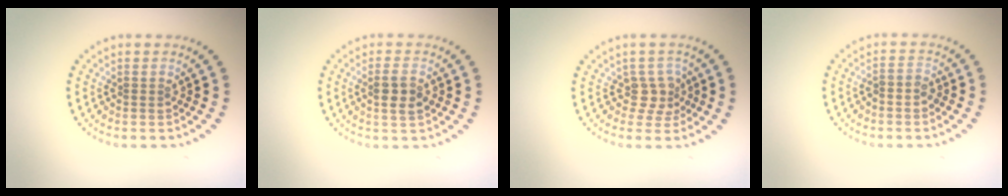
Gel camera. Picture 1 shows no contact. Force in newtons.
{"total": 2.4, "press": 2.3, "slide": 0.7}
{"total": 2.3, "press": 1.7, "slide": 1.6}
{"total": 1.1, "press": 0.9, "slide": 0.7}